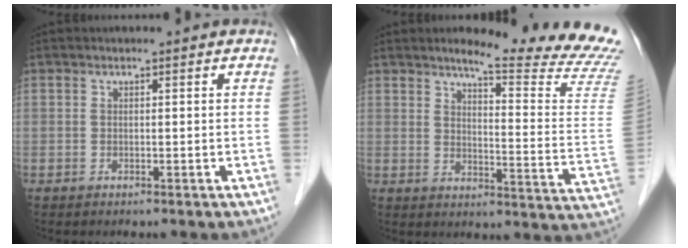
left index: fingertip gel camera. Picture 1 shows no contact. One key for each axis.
{"total": 17.3, "fx": 15.9, "fy": -1.8, "fz": 6.5, "tx": -0.099, "ty": -0.123, "tz": 0.181}